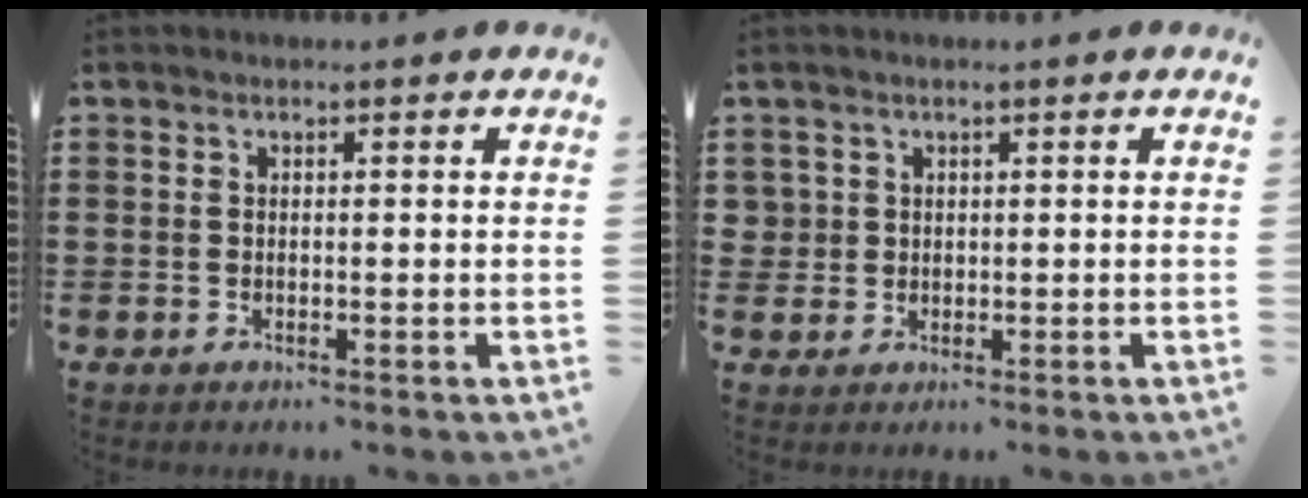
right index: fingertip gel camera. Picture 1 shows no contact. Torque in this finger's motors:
{"motor_torque": [0.12, 0.02, 0.00, 0.00]}